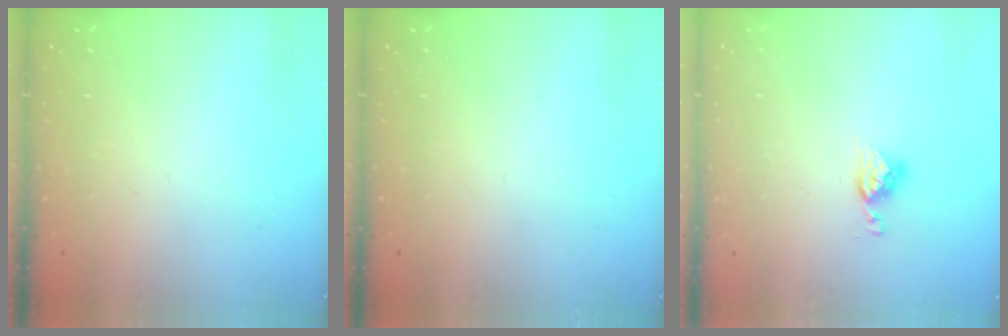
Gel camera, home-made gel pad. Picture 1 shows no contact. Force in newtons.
{"total": 0.0}
{"total": 5.3, "press": 5.3, "slide": 0.1}